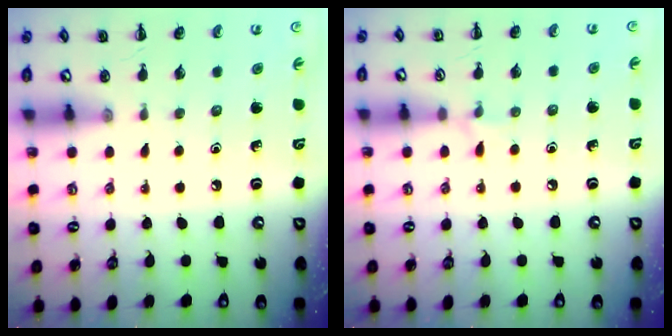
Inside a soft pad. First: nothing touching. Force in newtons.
{"total": 4.4, "press": 4.1, "slide": 1.6}